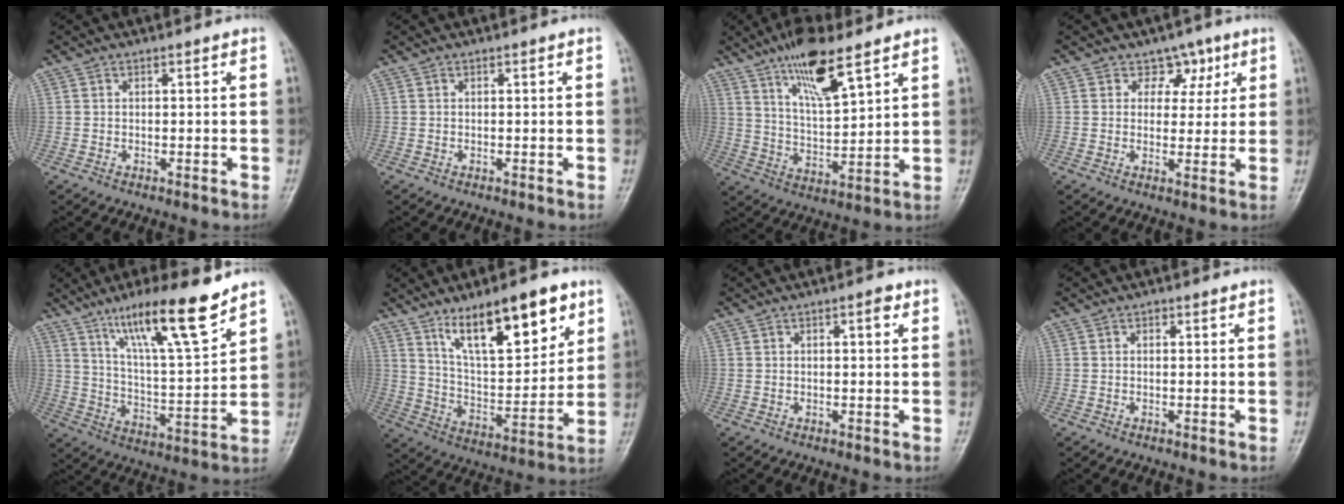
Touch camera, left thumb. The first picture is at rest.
{"total": 0.0}
{"total": 12.3, "force": [7.9, 3.2, 8.8], "torque": [-0.146, -0.043, 0.148]}
{"total": 4.8, "force": [2.5, 3.8, 1.4], "torque": [0.020, -0.007, 0.033]}
{"total": 16.9, "force": [11.5, 2.5, 12.1], "torque": [-0.192, -0.063, 0.202]}
{"total": 18.5, "force": [10.7, 6.8, 13.4], "torque": [-0.174, -0.050, 0.189]}
{"total": 2.0, "force": [0.8, 0.6, 1.7], "torque": [-0.024, 0.001, 0.010]}
{"total": 0.8, "force": [0.4, 0.5, 0.5], "torque": [-0.002, 0.000, 0.003]}